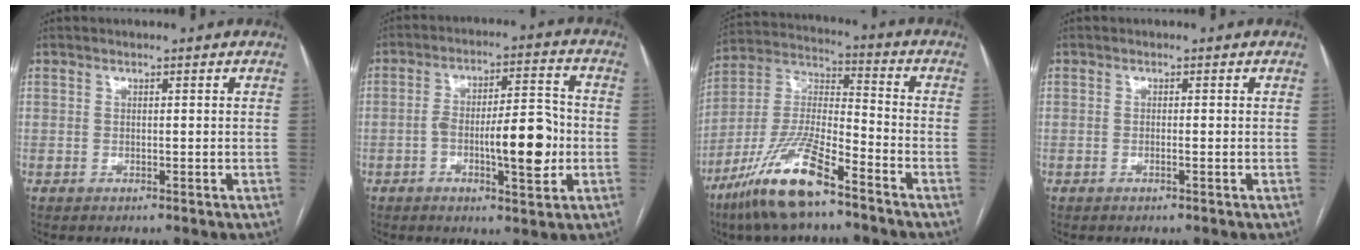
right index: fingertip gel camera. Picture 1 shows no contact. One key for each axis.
{"total": 11.0, "fx": -2.5, "fy": 2.8, "fz": 10.4, "tx": -0.165, "ty": 0.018, "tz": -0.034}
{"total": 15.1, "fx": -10.0, "fy": 2.8, "fz": 10.9, "tx": -0.229, "ty": -0.013, "tz": -0.189}
{"total": 0.7, "fx": -0.3, "fy": -0.1, "fz": 0.6, "tx": -0.012, "ty": 0.001, "tz": -0.005}